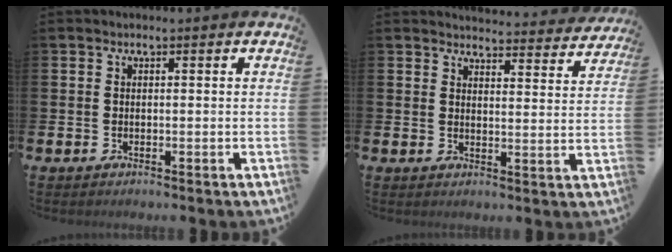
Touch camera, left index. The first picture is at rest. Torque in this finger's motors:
{"motor_torque": [0.71, -1.01, 0.04, 0.00]}